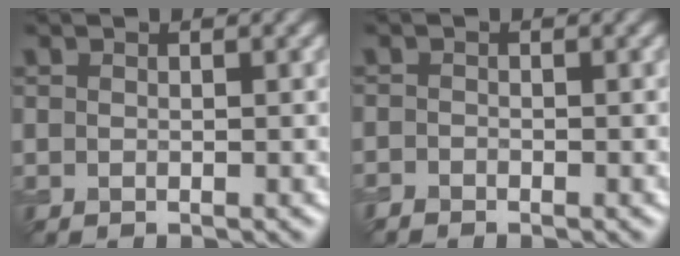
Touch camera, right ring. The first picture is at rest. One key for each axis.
{"total": 0.8, "fx": -0.8, "fy": 0.1, "fz": 0.0, "tx": 0.000, "ty": -0.001, "tz": -0.018}